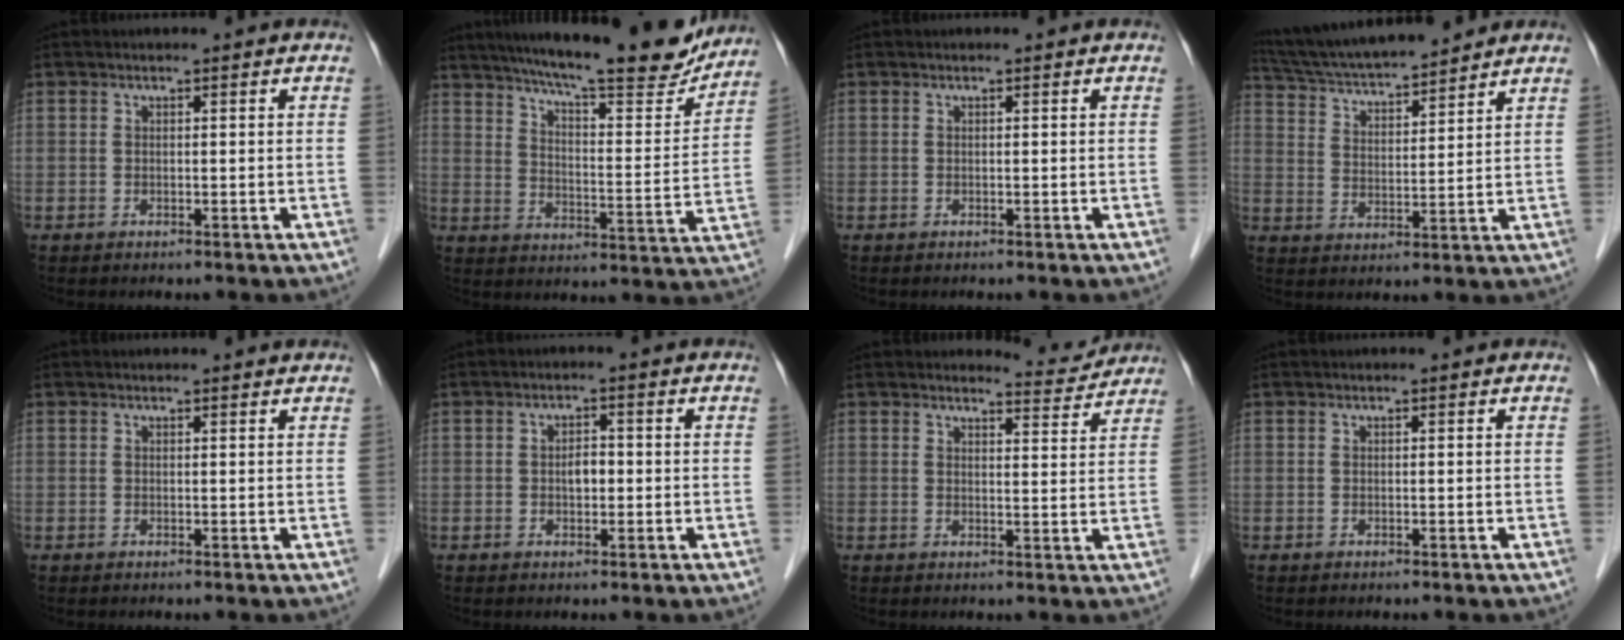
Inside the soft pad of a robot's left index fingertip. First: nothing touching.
{"total": 21.8, "force": [18.9, 2.8, 10.4], "torque": [-0.164, -0.019, 0.258]}
{"total": 0.0}
{"total": 14.7, "force": [13.4, 1.3, 5.8], "torque": [-0.110, 0.021, 0.231]}
{"total": 1.5, "force": [1.5, 0.1, 0.2], "torque": [-0.010, 0.003, 0.015]}
{"total": 2.3, "force": [-0.2, 1.3, 1.9], "torque": [-0.031, 0.005, -0.002]}
{"total": 3.9, "force": [3.8, 0.1, -0.6], "torque": [-0.001, -0.019, 0.047]}
{"total": 0.0}